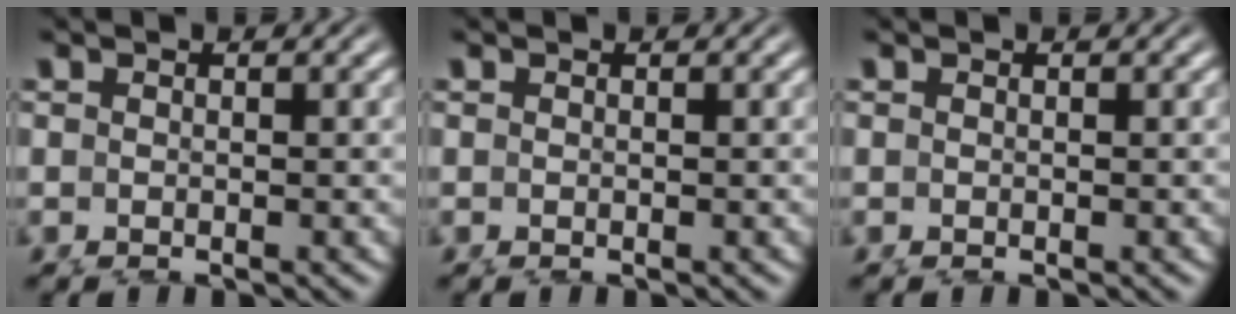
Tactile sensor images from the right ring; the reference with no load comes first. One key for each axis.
{"total": 0.0}
{"total": 0.0}